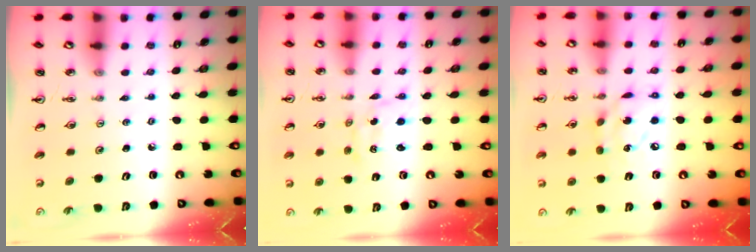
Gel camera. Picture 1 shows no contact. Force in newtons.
{"total": 1.3, "press": 1.1, "slide": 0.8}
{"total": 11.1, "press": 11.1, "slide": 0.7}